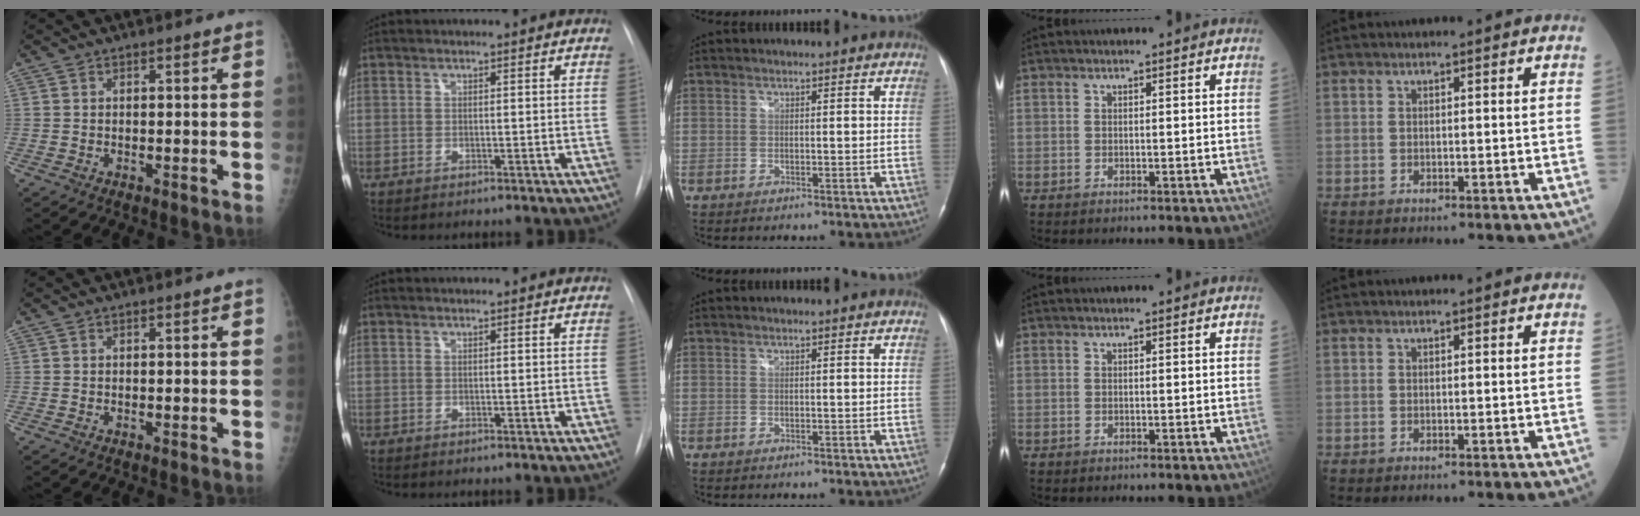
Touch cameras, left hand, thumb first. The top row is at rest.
{}